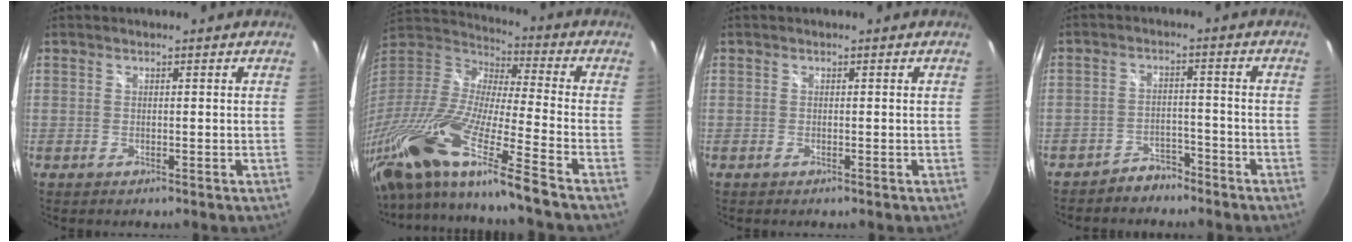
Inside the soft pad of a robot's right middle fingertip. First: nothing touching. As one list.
[{"total": 26.9, "force": [-18.6, 0.4, 19.5], "torque": [-0.340, -0.076, -0.344]}, {"total": 0.5, "force": [-0.4, -0.1, 0.4], "torque": [-0.007, -0.002, -0.009]}, {"total": 4.7, "force": [-4.1, 2.1, 0.7], "torque": [-0.027, 0.015, -0.060]}]